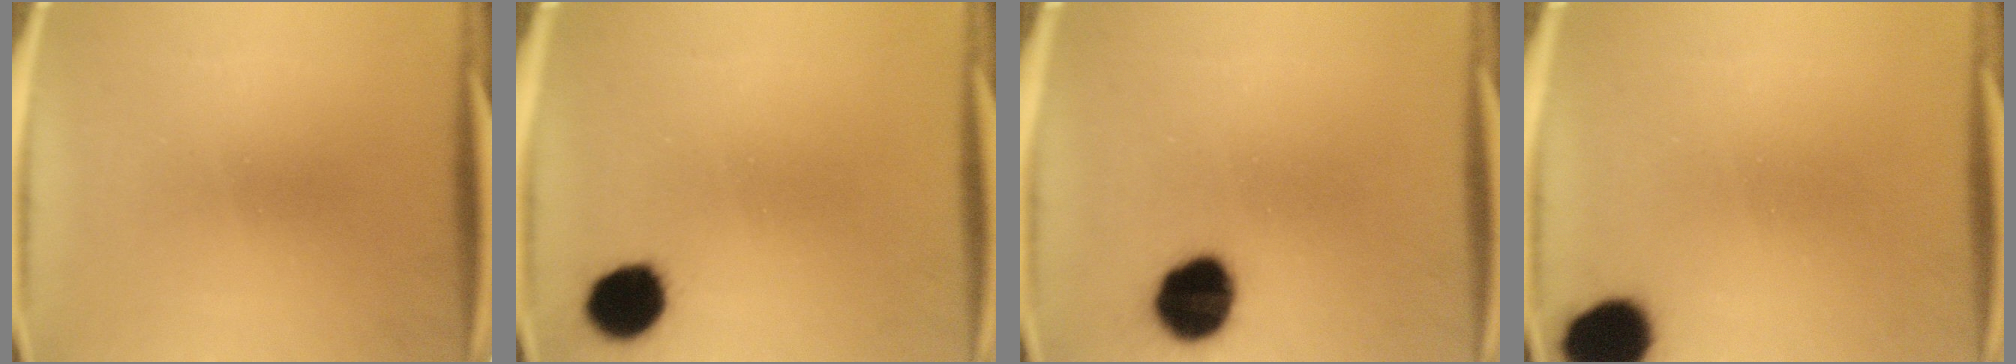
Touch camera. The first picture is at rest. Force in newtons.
{"total": 8.4}
{"total": 11.7}
{"total": 11.4}